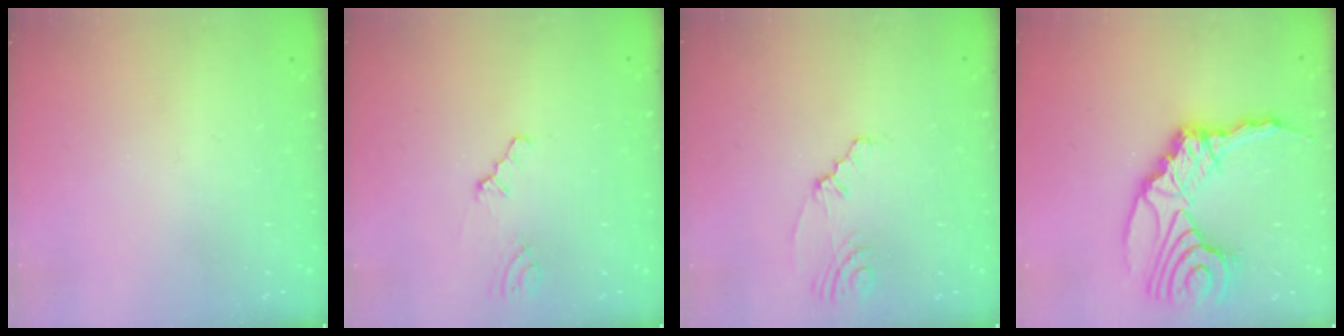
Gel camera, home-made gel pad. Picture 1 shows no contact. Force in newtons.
{"total": 0.8, "press": 0.8, "slide": 0.2}
{"total": 2.3, "press": 2.0, "slide": 1.2}
{"total": 20.4, "press": 20.2, "slide": 2.7}